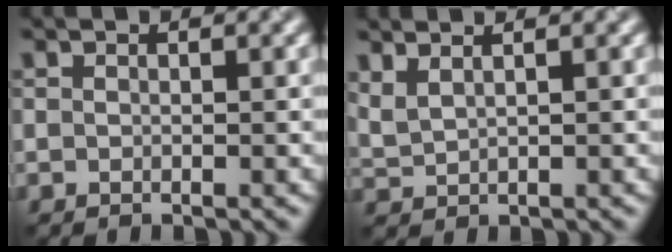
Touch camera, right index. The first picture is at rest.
{"total": 2.4, "force": [1.7, 0.8, 1.4], "torque": [-0.038, 0.008, 0.033]}